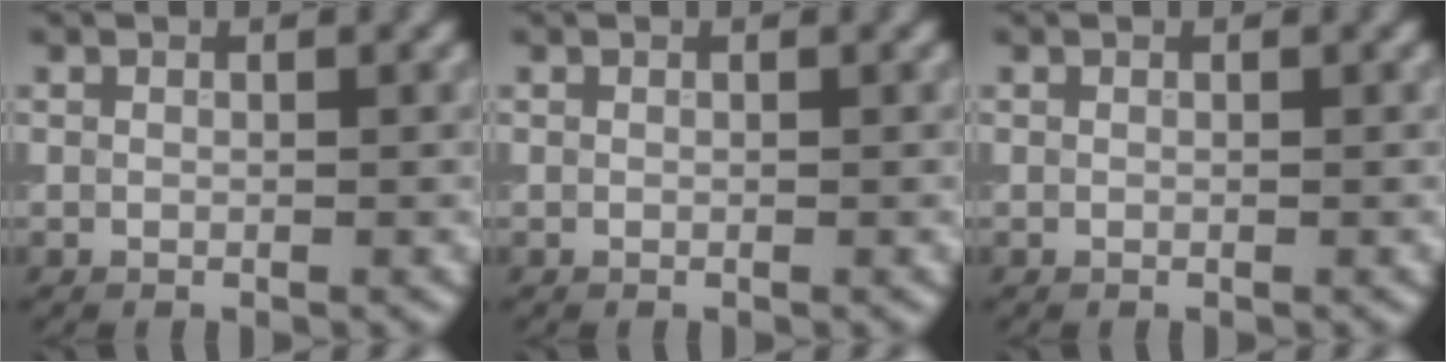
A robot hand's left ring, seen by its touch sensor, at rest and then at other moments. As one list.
[{"total": 0.0}, {"total": 0.0}]